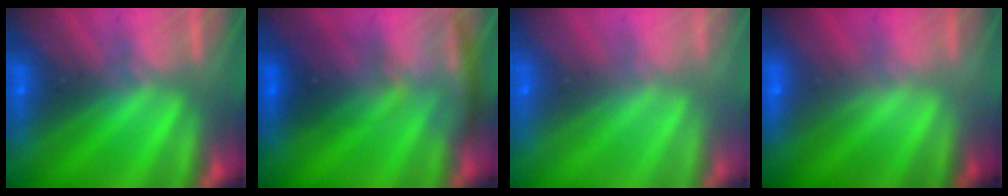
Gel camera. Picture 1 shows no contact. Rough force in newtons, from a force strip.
{"total": 2.7}
{"total": 8.2}
{"total": 2.3}